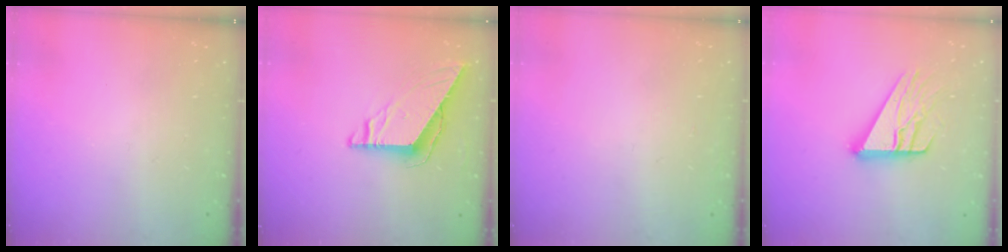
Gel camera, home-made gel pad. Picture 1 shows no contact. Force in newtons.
{"total": 7.7, "press": 7.6, "slide": 0.6}
{"total": 0.9, "press": 0.9, "slide": 0.0}
{"total": 15.4, "press": 15.3, "slide": 1.4}